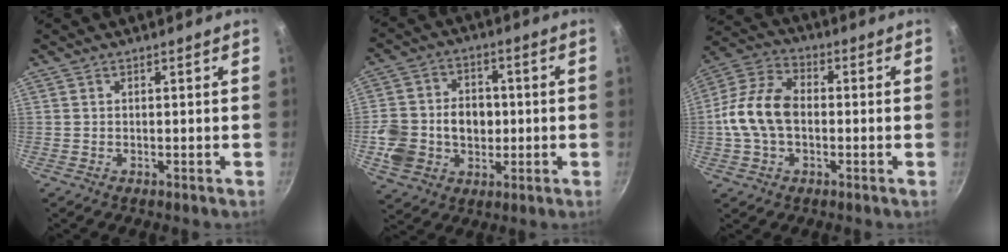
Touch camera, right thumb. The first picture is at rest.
{"total": 13.8, "force": [-1.2, 11.2, 7.9], "torque": [-0.131, 0.020, -0.018]}
{"total": 12.5, "force": [-0.8, 8.3, 9.3], "torque": [-0.163, 0.035, -0.031]}